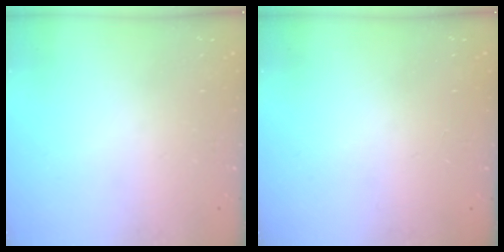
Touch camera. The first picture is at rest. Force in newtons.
{"total": 0.0}